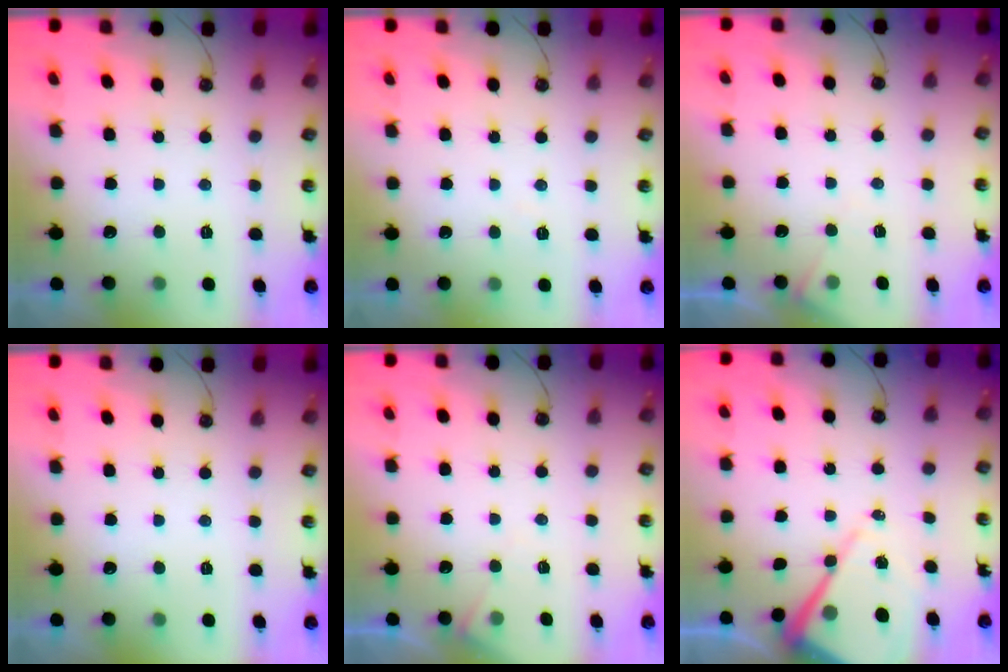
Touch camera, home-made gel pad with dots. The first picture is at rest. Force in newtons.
{"total": 4.5, "press": 4.5, "slide": 0.7}
{"total": 5.3, "press": 5.2, "slide": 0.7}
{"total": 0.0}
{"total": 5.3, "press": 5.2, "slide": 0.7}
{"total": 12.3, "press": 12.2, "slide": 1.0}